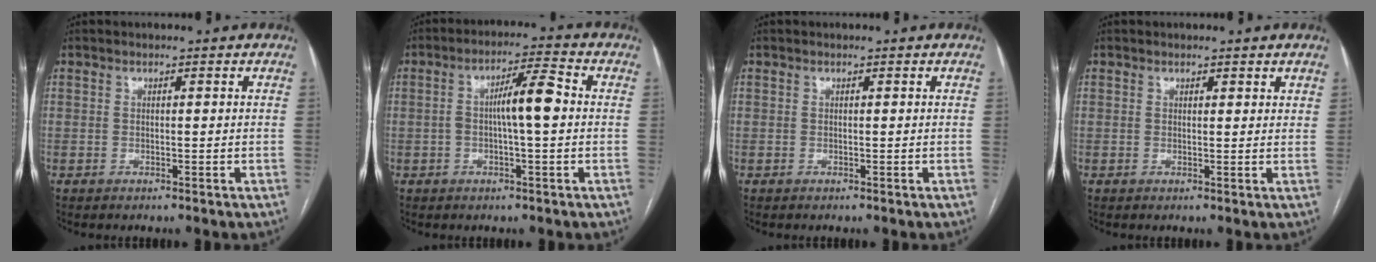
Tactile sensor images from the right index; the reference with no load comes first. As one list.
[{"total": 7.0, "force": [0.0, 0.8, 6.9], "torque": [-0.122, 0.019, -0.004]}, {"total": 0.0}, {"total": 1.5, "force": [1.2, 0.5, 0.6], "torque": [-0.007, 0.000, 0.014]}]